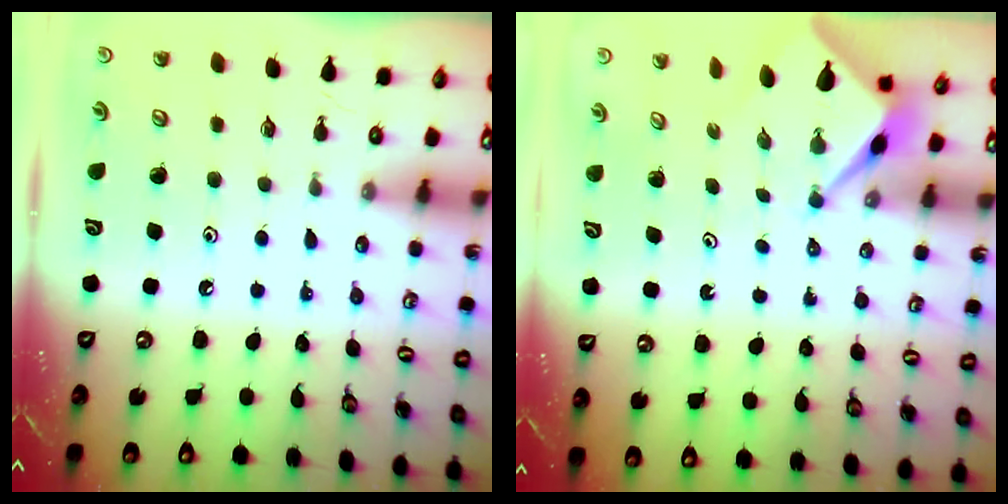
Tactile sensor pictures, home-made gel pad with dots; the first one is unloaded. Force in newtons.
{"total": 2.6, "press": 2.6, "slide": 0.1}